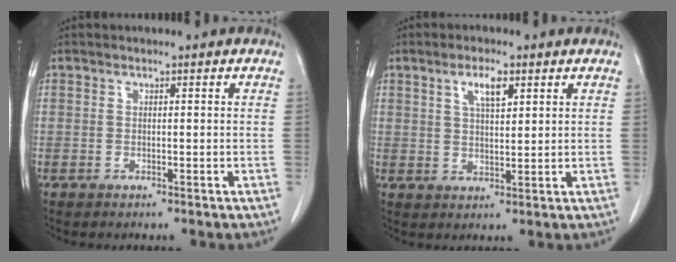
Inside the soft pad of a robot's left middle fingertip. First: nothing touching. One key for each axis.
{"total": 4.3, "fx": 2.3, "fy": 1.1, "fz": 3.5, "tx": -0.068, "ty": 0.001, "tz": 0.041}